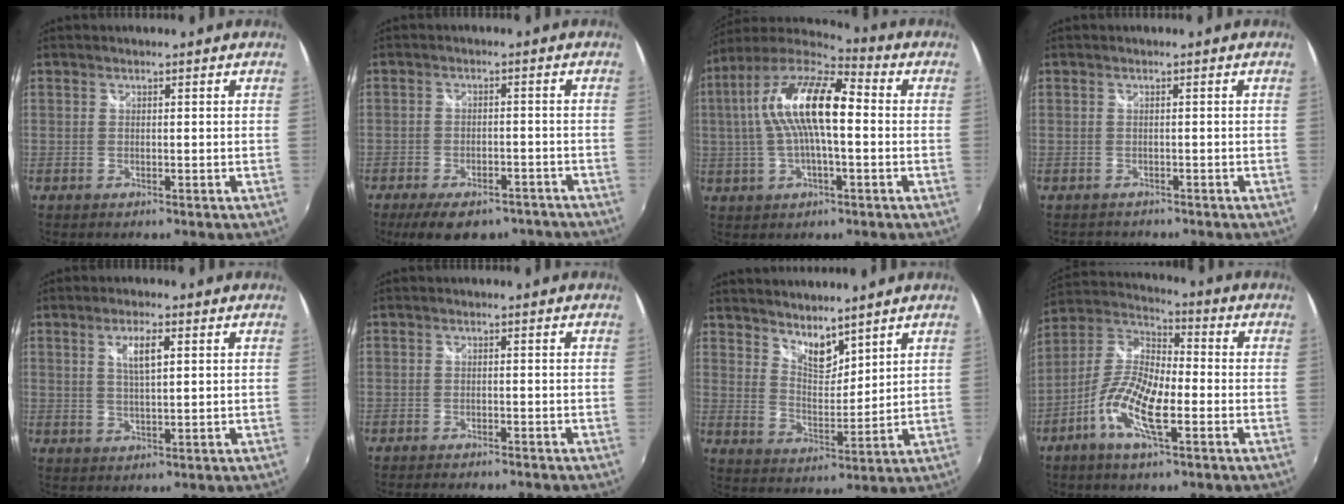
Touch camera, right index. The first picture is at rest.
{"total": 14.0, "force": [-10.7, 5.9, 6.9], "torque": [-0.143, -0.012, -0.143]}
{"total": 16.8, "force": [1.3, 5.6, 15.8], "torque": [-0.291, 0.020, 0.009]}
{"total": 1.3, "force": [-1.2, 0.6, 0.2], "torque": [-0.009, -0.002, -0.016]}
{"total": 4.2, "force": [1.5, 1.1, 3.8], "torque": [-0.069, -0.001, 0.028]}
{"total": 5.4, "force": [-4.9, 0.7, 2.2], "torque": [-0.052, -0.016, -0.078]}
{"total": 6.5, "force": [5.5, 2.3, 2.6], "torque": [-0.033, -0.005, 0.099]}
{"total": 12.2, "force": [-4.9, 4.0, 10.4], "torque": [-0.216, -0.002, -0.105]}